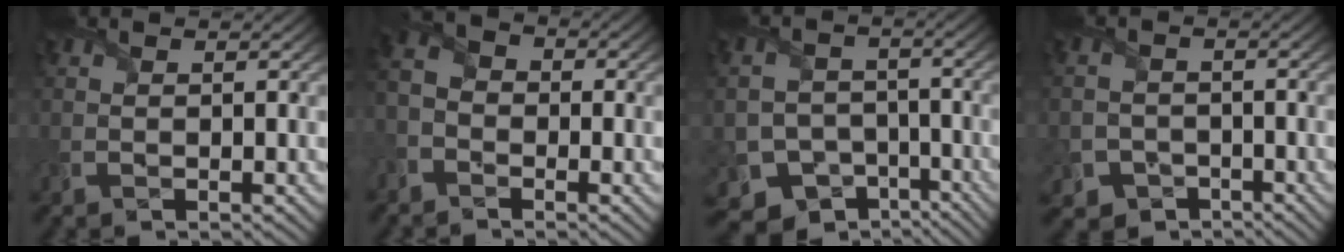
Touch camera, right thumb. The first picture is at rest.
{"total": 4.3, "force": [-2.8, 2.7, 1.9], "torque": [-0.045, -0.002, -0.064]}
{"total": 12.5, "force": [-7.8, 8.9, 3.9], "torque": [-0.103, -0.041, -0.117]}
{"total": 6.3, "force": [-3.8, 4.9, 1.2], "torque": [-0.035, -0.022, -0.082]}